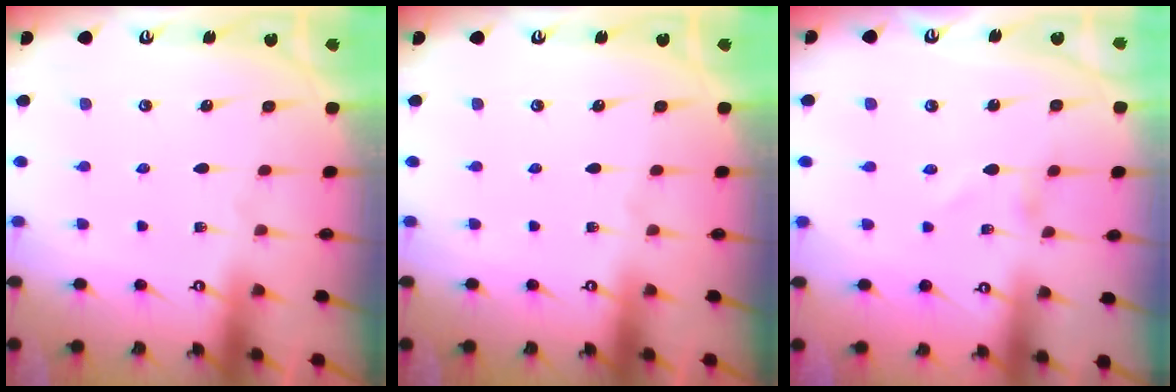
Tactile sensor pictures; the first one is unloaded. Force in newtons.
{"total": 0.0}
{"total": 0.0}